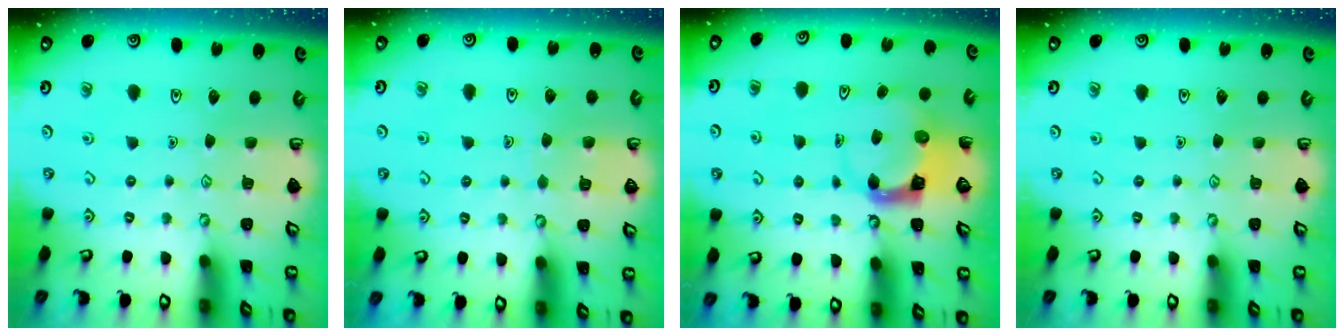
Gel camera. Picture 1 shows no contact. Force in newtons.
{"total": 3.3, "press": 3.3, "slide": 0.2}
{"total": 3.9, "press": 3.8, "slide": 0.5}
{"total": 0.0}